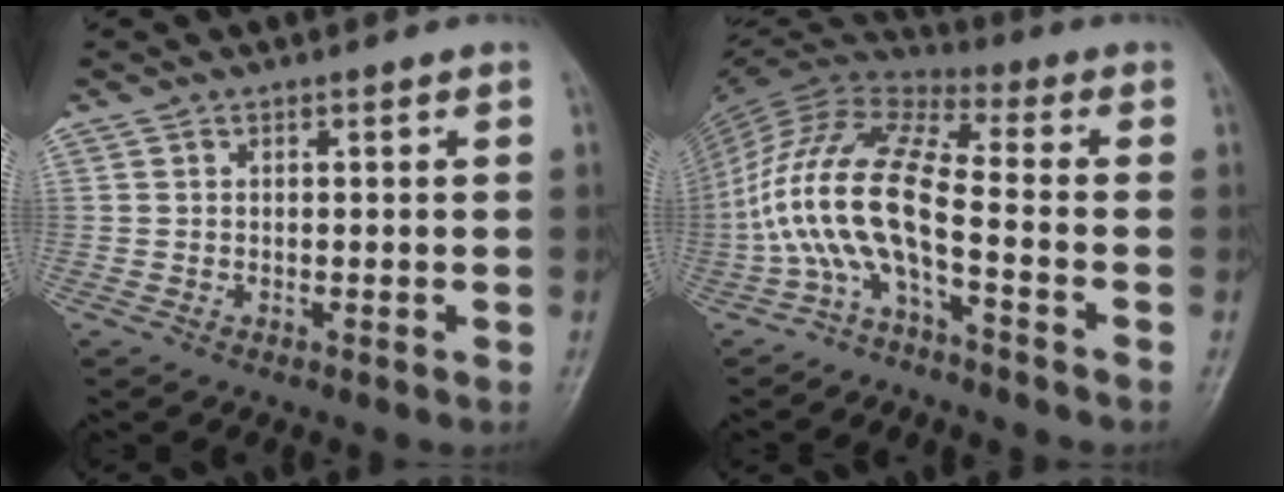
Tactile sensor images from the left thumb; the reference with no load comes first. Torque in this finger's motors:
{"motor_torque": [-0.47, 1.36, 1.77, 1.00, 0.44]}